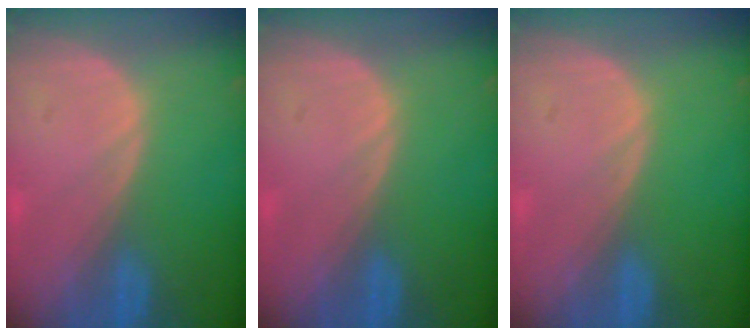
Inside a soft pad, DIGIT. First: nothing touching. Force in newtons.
{"total": 0.0}
{"total": 0.0}